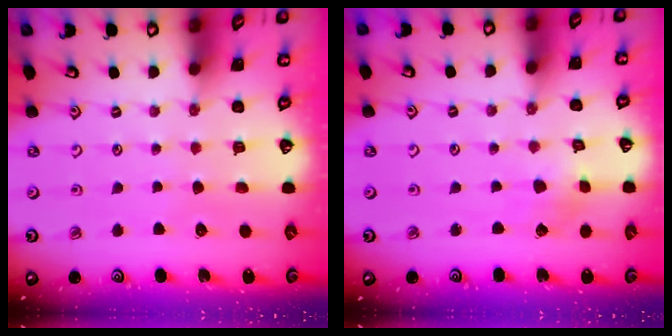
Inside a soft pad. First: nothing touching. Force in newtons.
{"total": 2.4, "press": 2.4, "slide": 0.2}